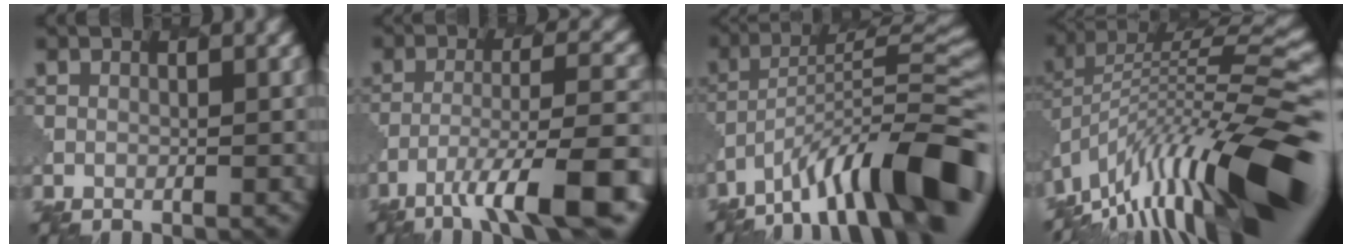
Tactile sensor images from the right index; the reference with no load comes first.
{"total": 10.0, "force": [-5.8, 2.1, 7.8], "torque": [-0.132, 0.003, -0.095]}
{"total": 13.6, "force": [-8.3, 3.6, 10.2], "torque": [-0.156, 0.019, -0.135]}
{"total": 15.4, "force": [-6.8, 4.1, 13.2], "torque": [-0.233, 0.026, -0.126]}